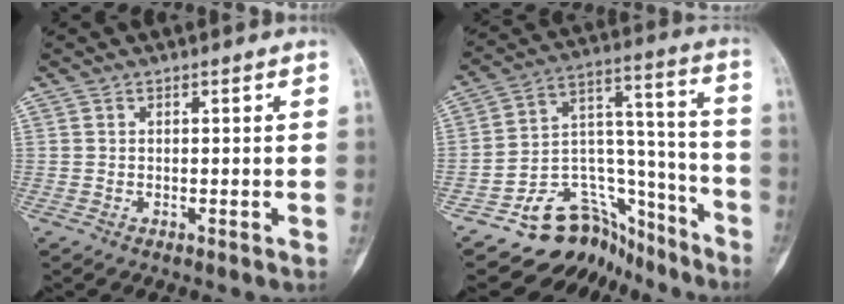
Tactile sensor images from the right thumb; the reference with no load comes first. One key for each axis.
{"total": 16.4, "fx": -12.8, "fy": 9.8, "fz": 3.2, "tx": -0.007, "ty": 0.158, "tz": -0.204}